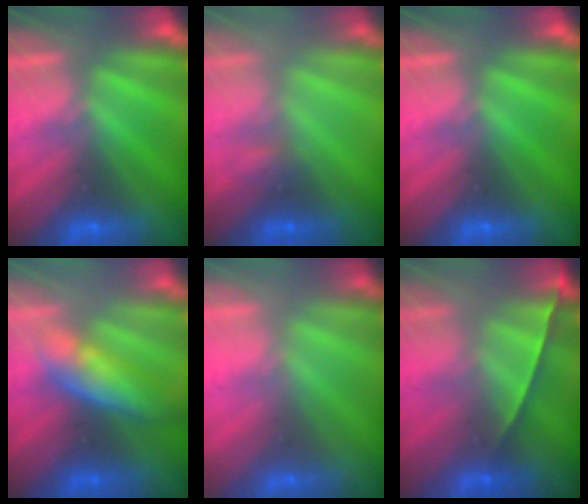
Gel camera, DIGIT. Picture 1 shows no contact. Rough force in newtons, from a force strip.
{"total": 2.1}
{"total": 0.0}
{"total": 4.6}
{"total": 2.1}
{"total": 1.4}